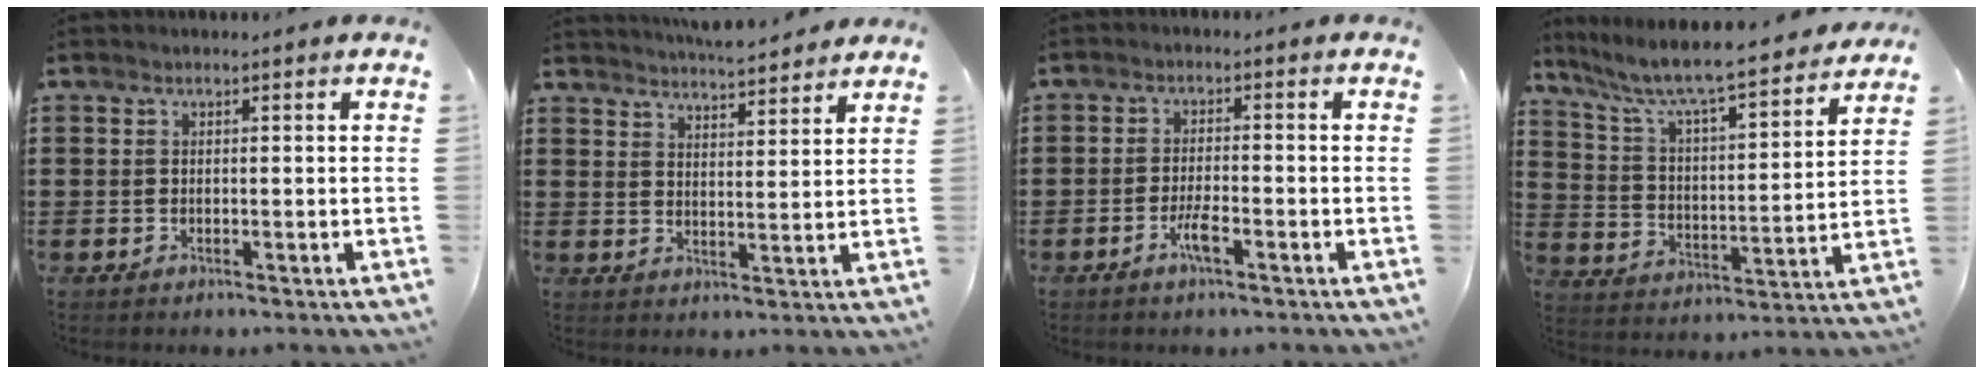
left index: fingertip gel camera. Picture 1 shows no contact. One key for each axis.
{"total": 4.6, "fx": 4.6, "fy": 0.0, "fz": 0.6, "tx": -0.027, "ty": -0.020, "tz": 0.083}
{"total": 3.4, "fx": -1.7, "fy": 0.7, "fz": 2.8, "tx": -0.062, "ty": -0.001, "tz": -0.034}
{"total": 7.0, "fx": 6.2, "fy": 0.3, "fz": 3.3, "tx": -0.091, "ty": -0.049, "tz": 0.097}